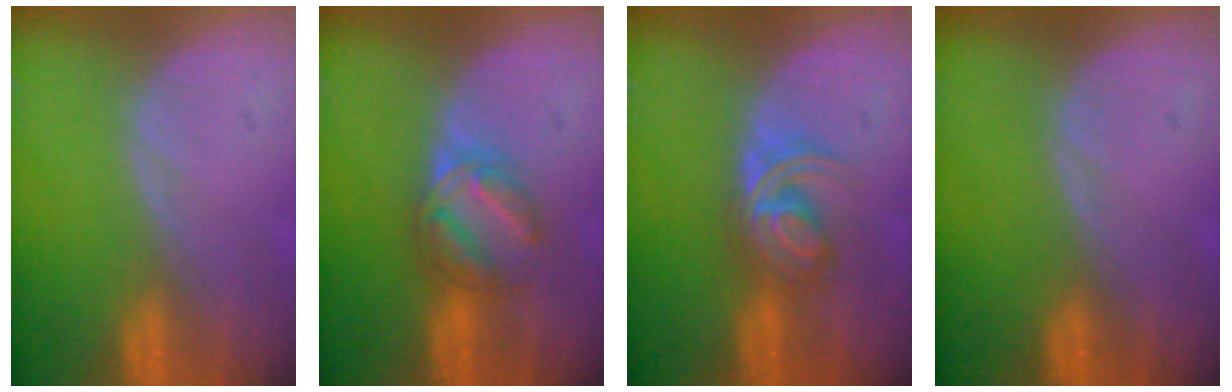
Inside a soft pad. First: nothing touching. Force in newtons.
{"total": 6.1, "press": 5.3, "slide": 3.0}
{"total": 6.0, "press": 5.2, "slide": 3.0}
{"total": 0.0}